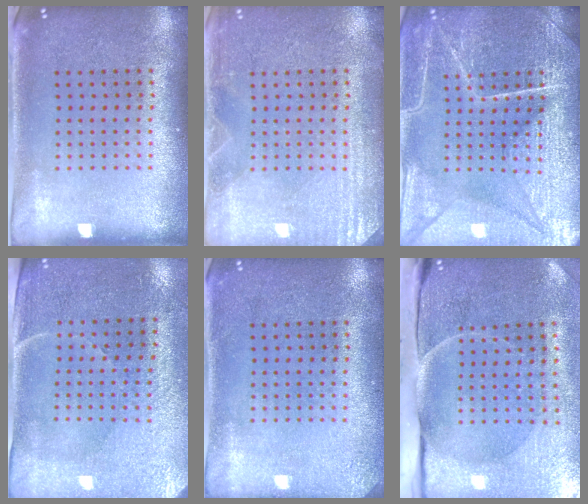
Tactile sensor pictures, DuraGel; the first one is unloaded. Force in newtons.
{"total": 2.9, "press": 2.9, "slide": 0.5}
{"total": 7.2, "press": 7.1, "slide": 0.8}
{"total": 3.2, "press": 2.9, "slide": 1.3}
{"total": 1.7, "press": 1.7, "slide": 0.2}
{"total": 4.9, "press": 3.9, "slide": 3.0}